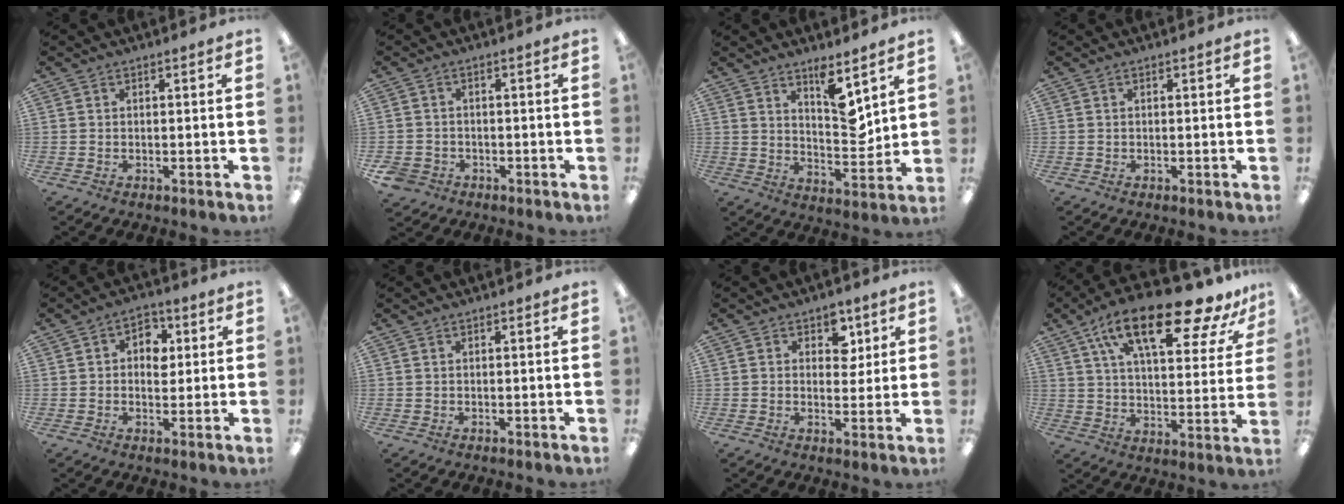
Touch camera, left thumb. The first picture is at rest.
{"total": 2.8, "force": [-1.8, 2.1, 0.5], "torque": [-0.023, 0.002, -0.038]}
{"total": 9.3, "force": [6.4, 3.2, 5.9], "torque": [-0.079, -0.048, 0.105]}
{"total": 0.0}
{"total": 5.6, "force": [0.8, 4.2, 3.6], "torque": [-0.034, -0.003, 0.006]}
{"total": 0.0}
{"total": 5.8, "force": [2.6, 3.9, 3.5], "torque": [-0.028, -0.009, 0.039]}
{"total": 21.6, "force": [14.5, 6.8, 14.5], "torque": [-0.233, -0.078, 0.234]}